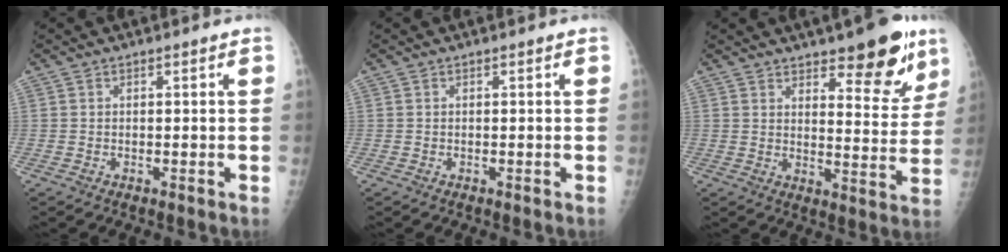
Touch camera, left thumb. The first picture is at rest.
{"total": 0.0}
{"total": 12.3, "force": [8.1, 4.4, 8.2], "torque": [-0.064, -0.053, 0.115]}